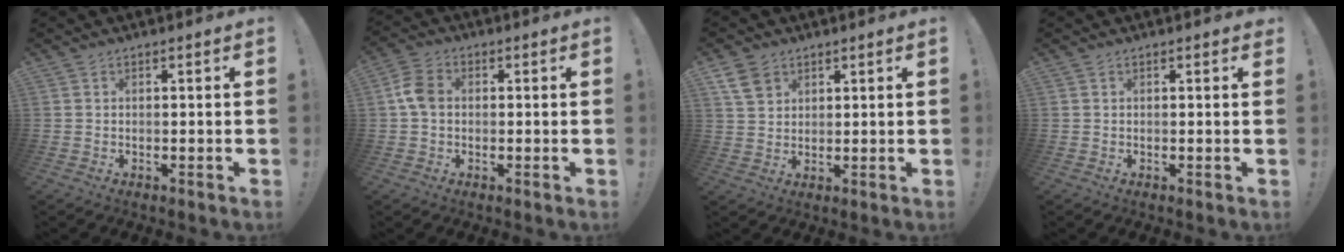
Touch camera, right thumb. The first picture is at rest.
{"total": 6.7, "force": [0.2, 4.9, 4.6], "torque": [-0.092, 0.014, 0.008]}
{"total": 6.3, "force": [3.7, 4.3, 2.7], "torque": [-0.046, -0.009, 0.072]}
{"total": 0.5, "force": [0.3, 0.4, 0.1], "torque": [0.000, 0.000, 0.006]}